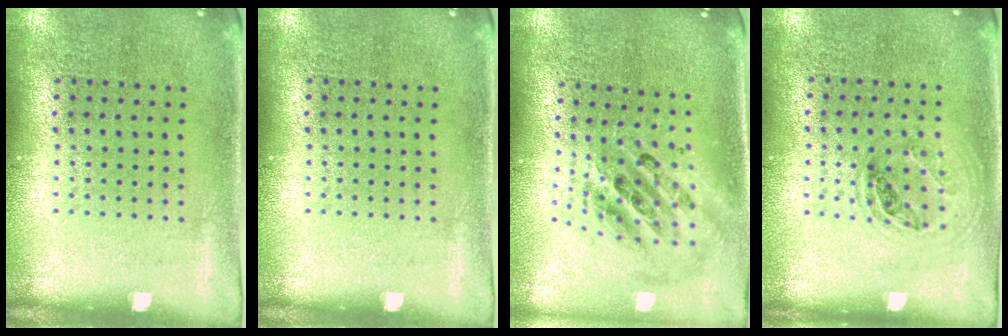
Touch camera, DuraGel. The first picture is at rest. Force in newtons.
{"total": 0.0}
{"total": 2.4, "press": 1.8, "slide": 1.5}
{"total": 1.0, "press": 1.0, "slide": 0.4}